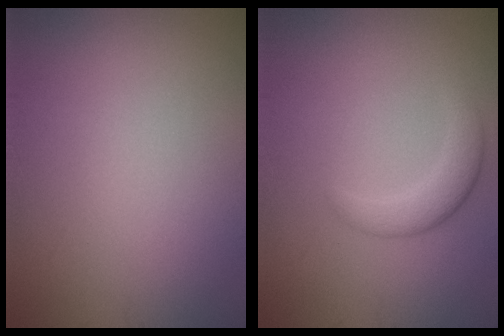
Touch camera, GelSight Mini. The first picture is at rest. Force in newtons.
{"total": 2.5, "press": 2.5, "slide": 0.2}